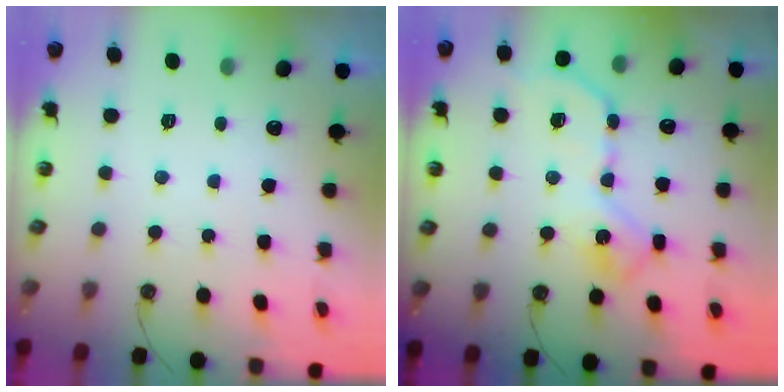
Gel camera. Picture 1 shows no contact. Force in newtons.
{"total": 13.1, "press": 13.1, "slide": 0.6}